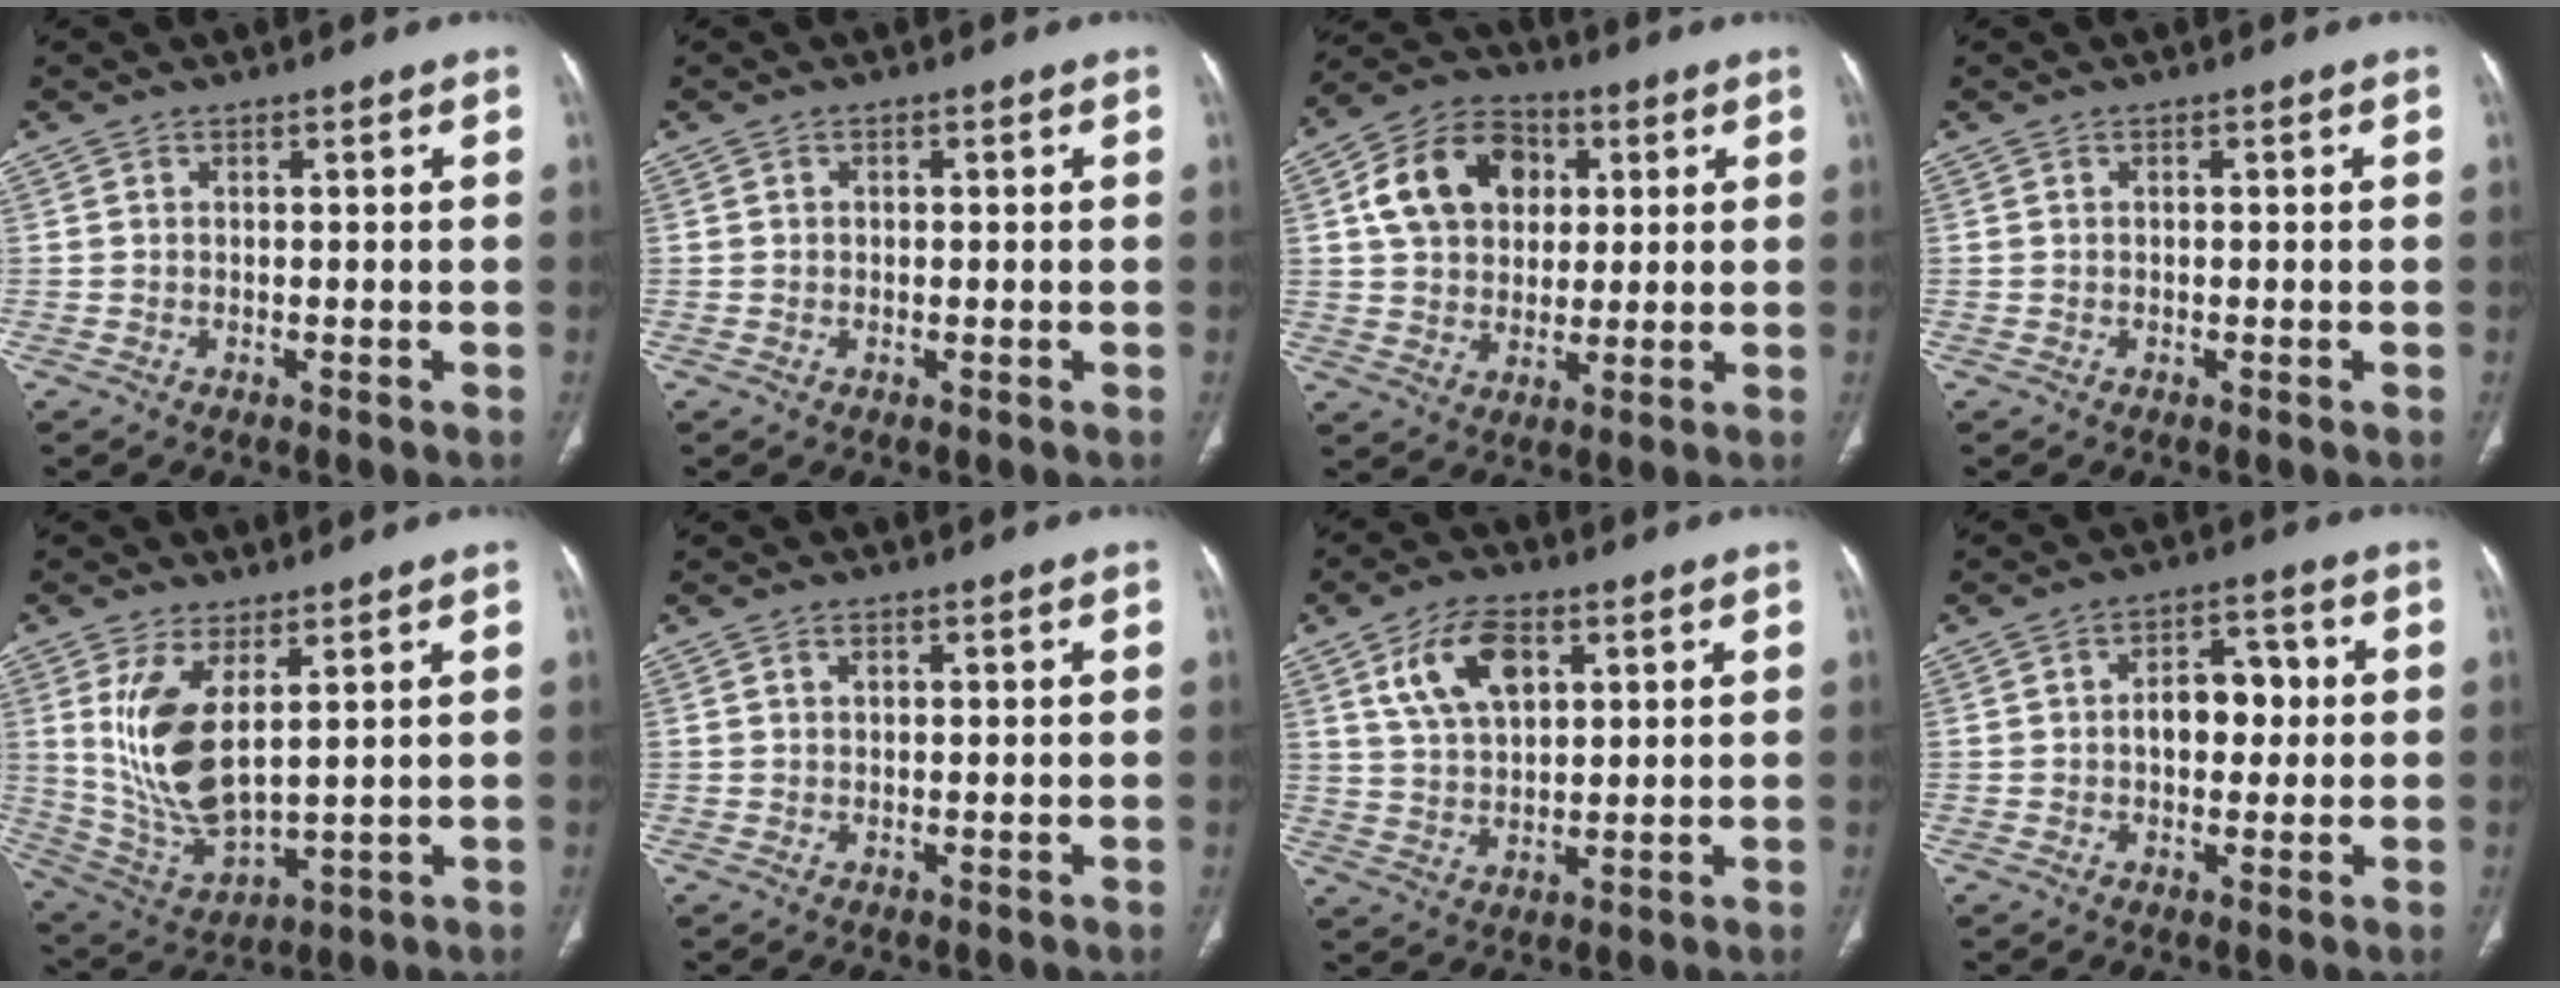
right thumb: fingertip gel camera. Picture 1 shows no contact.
{"total": 0.7, "force": [0.1, 0.6, 0.4], "torque": [-0.001, 0.002, 0.000]}
{"total": 14.5, "force": [3.8, 11.0, 8.7], "torque": [-0.125, 0.008, 0.058]}
{"total": 0.0}
{"total": 12.6, "force": [3.7, 5.2, 10.8], "torque": [-0.220, -0.031, 0.095]}
{"total": 0.8, "force": [0.4, 0.5, 0.5], "torque": [-0.009, 0.001, 0.007]}
{"total": 10.0, "force": [4.3, 5.6, 7.2], "torque": [-0.120, -0.011, 0.083]}
{"total": 7.4, "force": [0.3, 4.8, 5.6], "torque": [-0.057, 0.021, 0.001]}